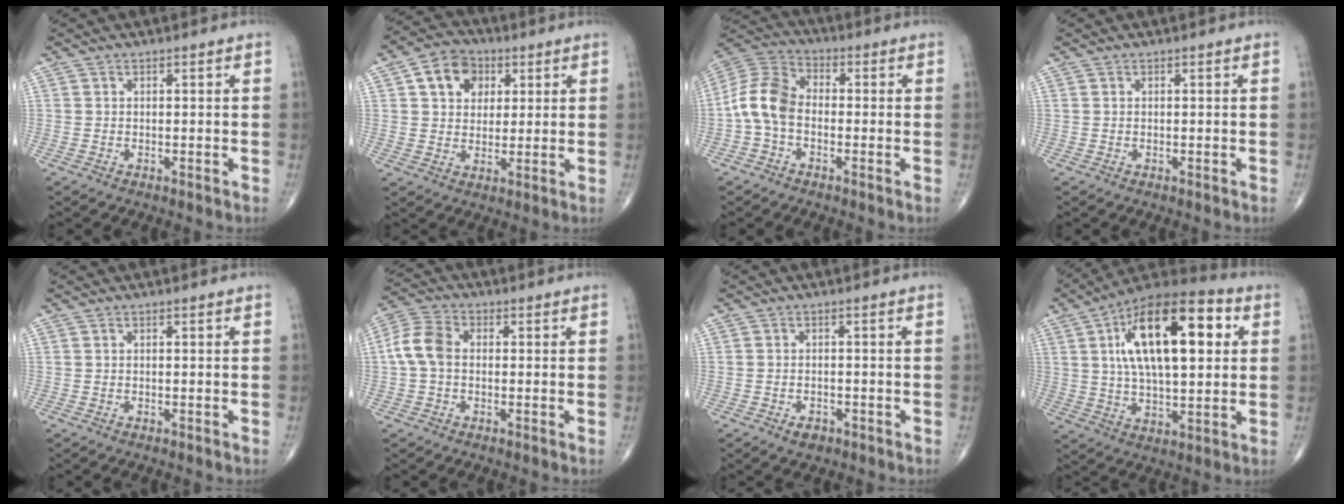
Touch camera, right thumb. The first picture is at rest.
{"total": 9.2, "force": [3.1, 7.2, 4.8], "torque": [-0.049, -0.002, 0.047]}
{"total": 9.6, "force": [-1.8, 6.4, 6.9], "torque": [-0.135, 0.029, -0.051]}
{"total": 0.0}
{"total": 0.0}
{"total": 6.9, "force": [0.0, 4.8, 5.0], "torque": [-0.104, 0.021, -0.010]}
{"total": 2.3, "force": [-1.3, 1.5, 1.2], "torque": [-0.012, 0.005, -0.014]}
{"total": 22.9, "force": [5.8, 10.0, 19.7], "torque": [-0.310, 0.009, 0.086]}